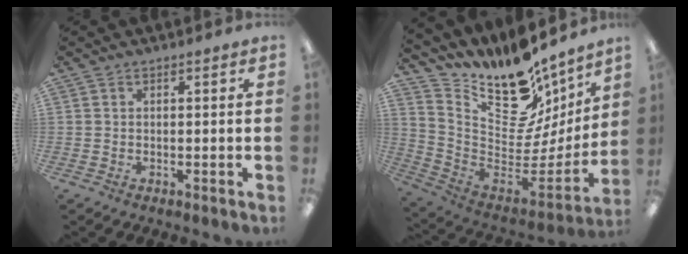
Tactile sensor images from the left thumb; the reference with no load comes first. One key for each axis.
{"total": 16.8, "fx": 12.3, "fy": 8.4, "fz": 7.9, "tx": -0.109, "ty": -0.122, "tz": 0.210}